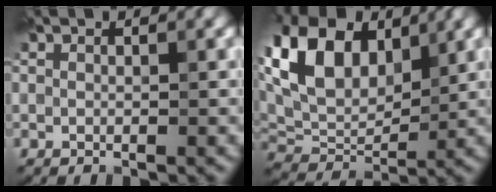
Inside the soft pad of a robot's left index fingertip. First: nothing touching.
{"total": 11.2, "force": [4.2, 7.0, 7.7], "torque": [-0.169, 0.018, 0.069]}